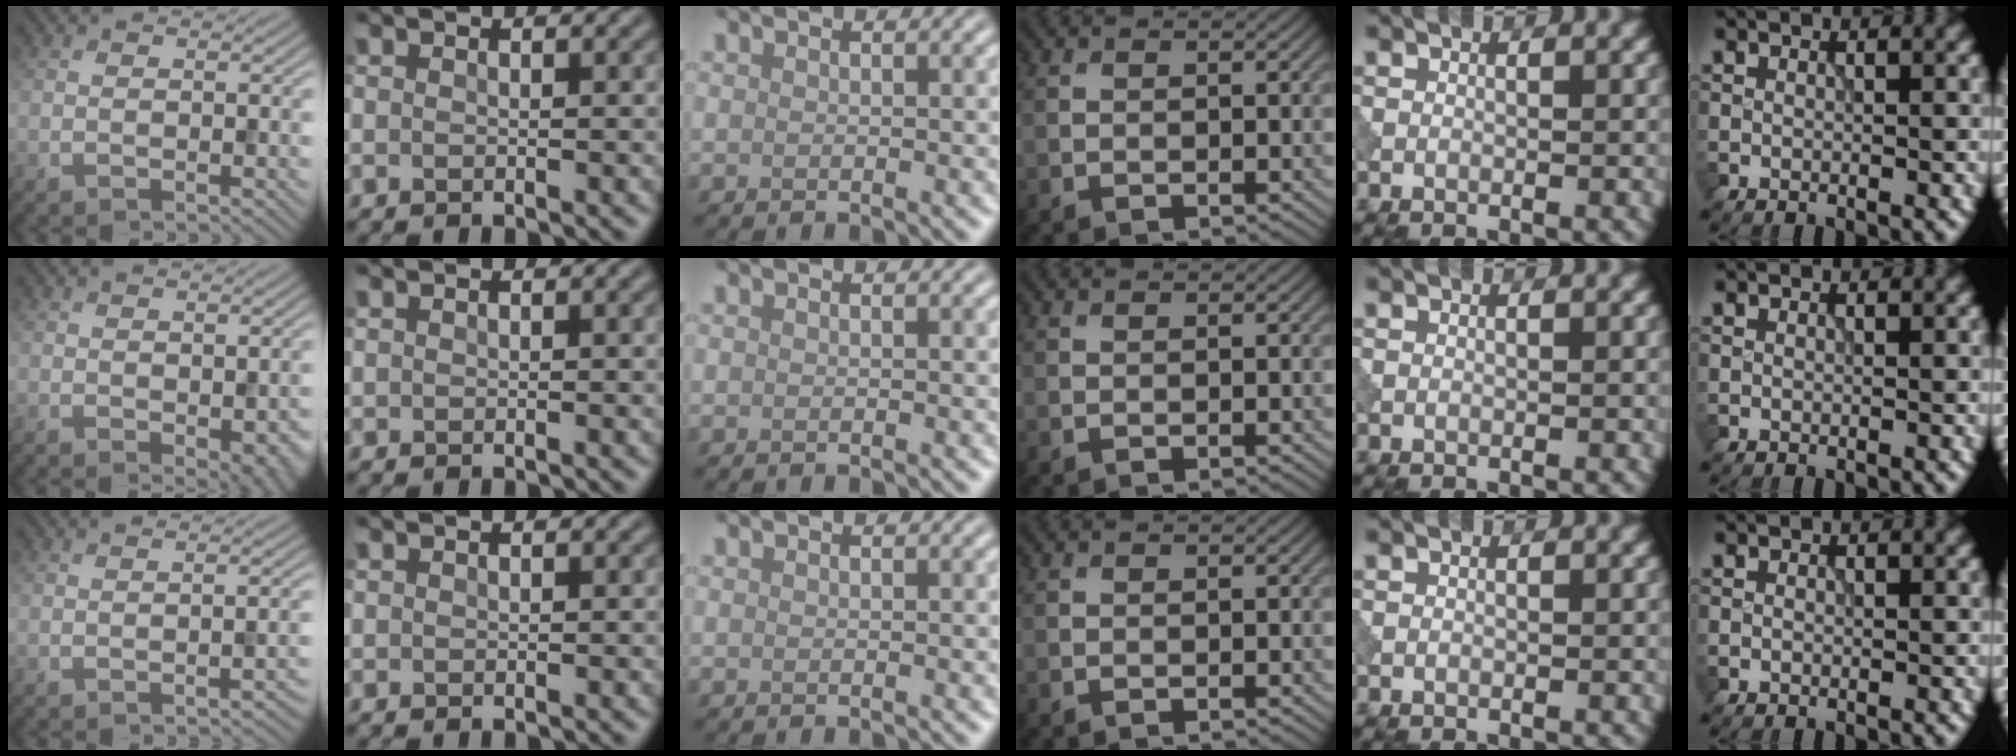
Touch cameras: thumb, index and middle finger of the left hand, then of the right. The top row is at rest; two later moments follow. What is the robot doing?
{"motion": "dispense", "object": "syringe"}